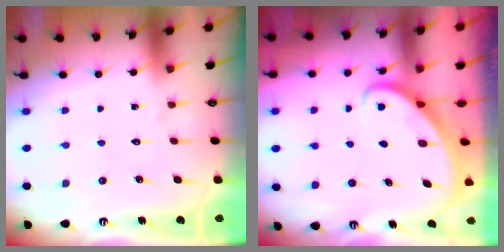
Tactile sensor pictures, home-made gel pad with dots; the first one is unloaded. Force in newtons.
{"total": 2.5, "press": 2.5, "slide": 0.3}